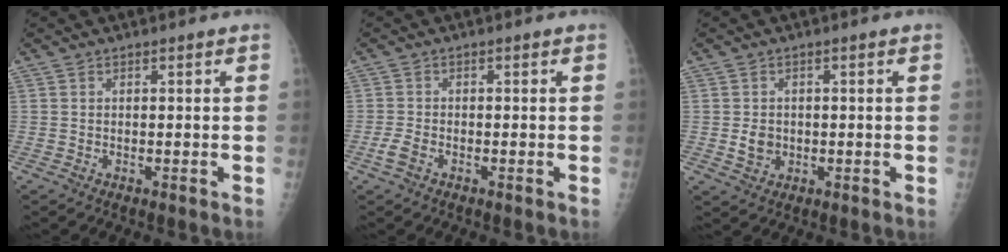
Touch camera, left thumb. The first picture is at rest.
{"total": 2.4, "force": [-1.3, 1.3, 1.6], "torque": [-0.043, 0.004, -0.026]}
{"total": 3.2, "force": [-0.3, 2.7, 1.7], "torque": [-0.018, 0.001, 0.001]}